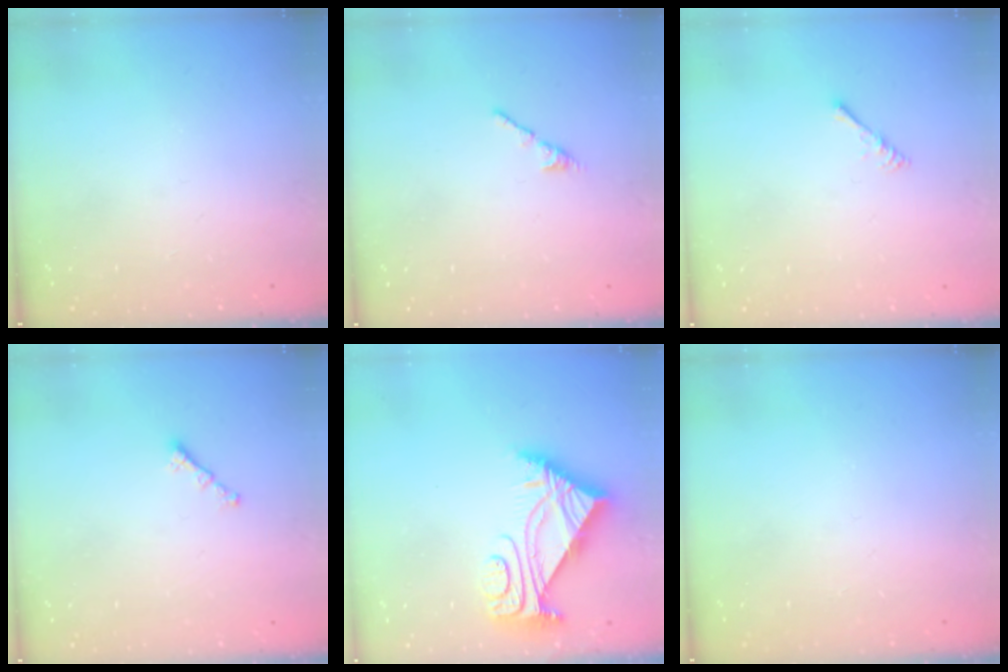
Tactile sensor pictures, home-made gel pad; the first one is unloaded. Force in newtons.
{"total": 2.7, "press": 2.7, "slide": 0.7}
{"total": 1.6, "press": 1.6, "slide": 0.4}
{"total": 0.8, "press": 0.7, "slide": 0.4}
{"total": 5.9, "press": 5.9, "slide": 0.5}
{"total": 0.0}